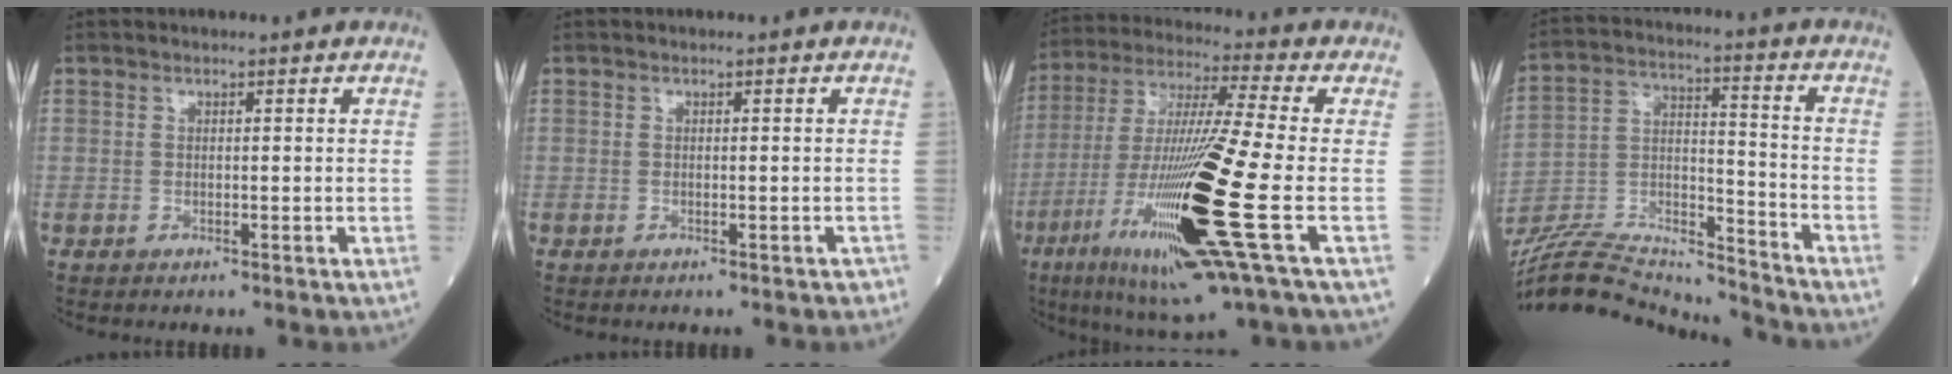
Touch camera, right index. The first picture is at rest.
{"total": 0.6, "force": [-0.3, 0.3, 0.4], "torque": [-0.002, 0.000, -0.004]}
{"total": 21.8, "force": [-6.8, -0.2, 20.7], "torque": [-0.415, -0.044, -0.133]}
{"total": 18.7, "force": [-18.2, 1.2, 4.0], "torque": [-0.081, 0.024, -0.310]}